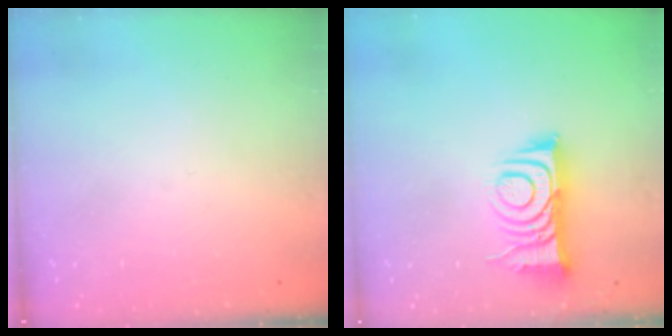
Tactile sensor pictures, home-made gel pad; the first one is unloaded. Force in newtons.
{"total": 10.4, "press": 10.4, "slide": 1.0}